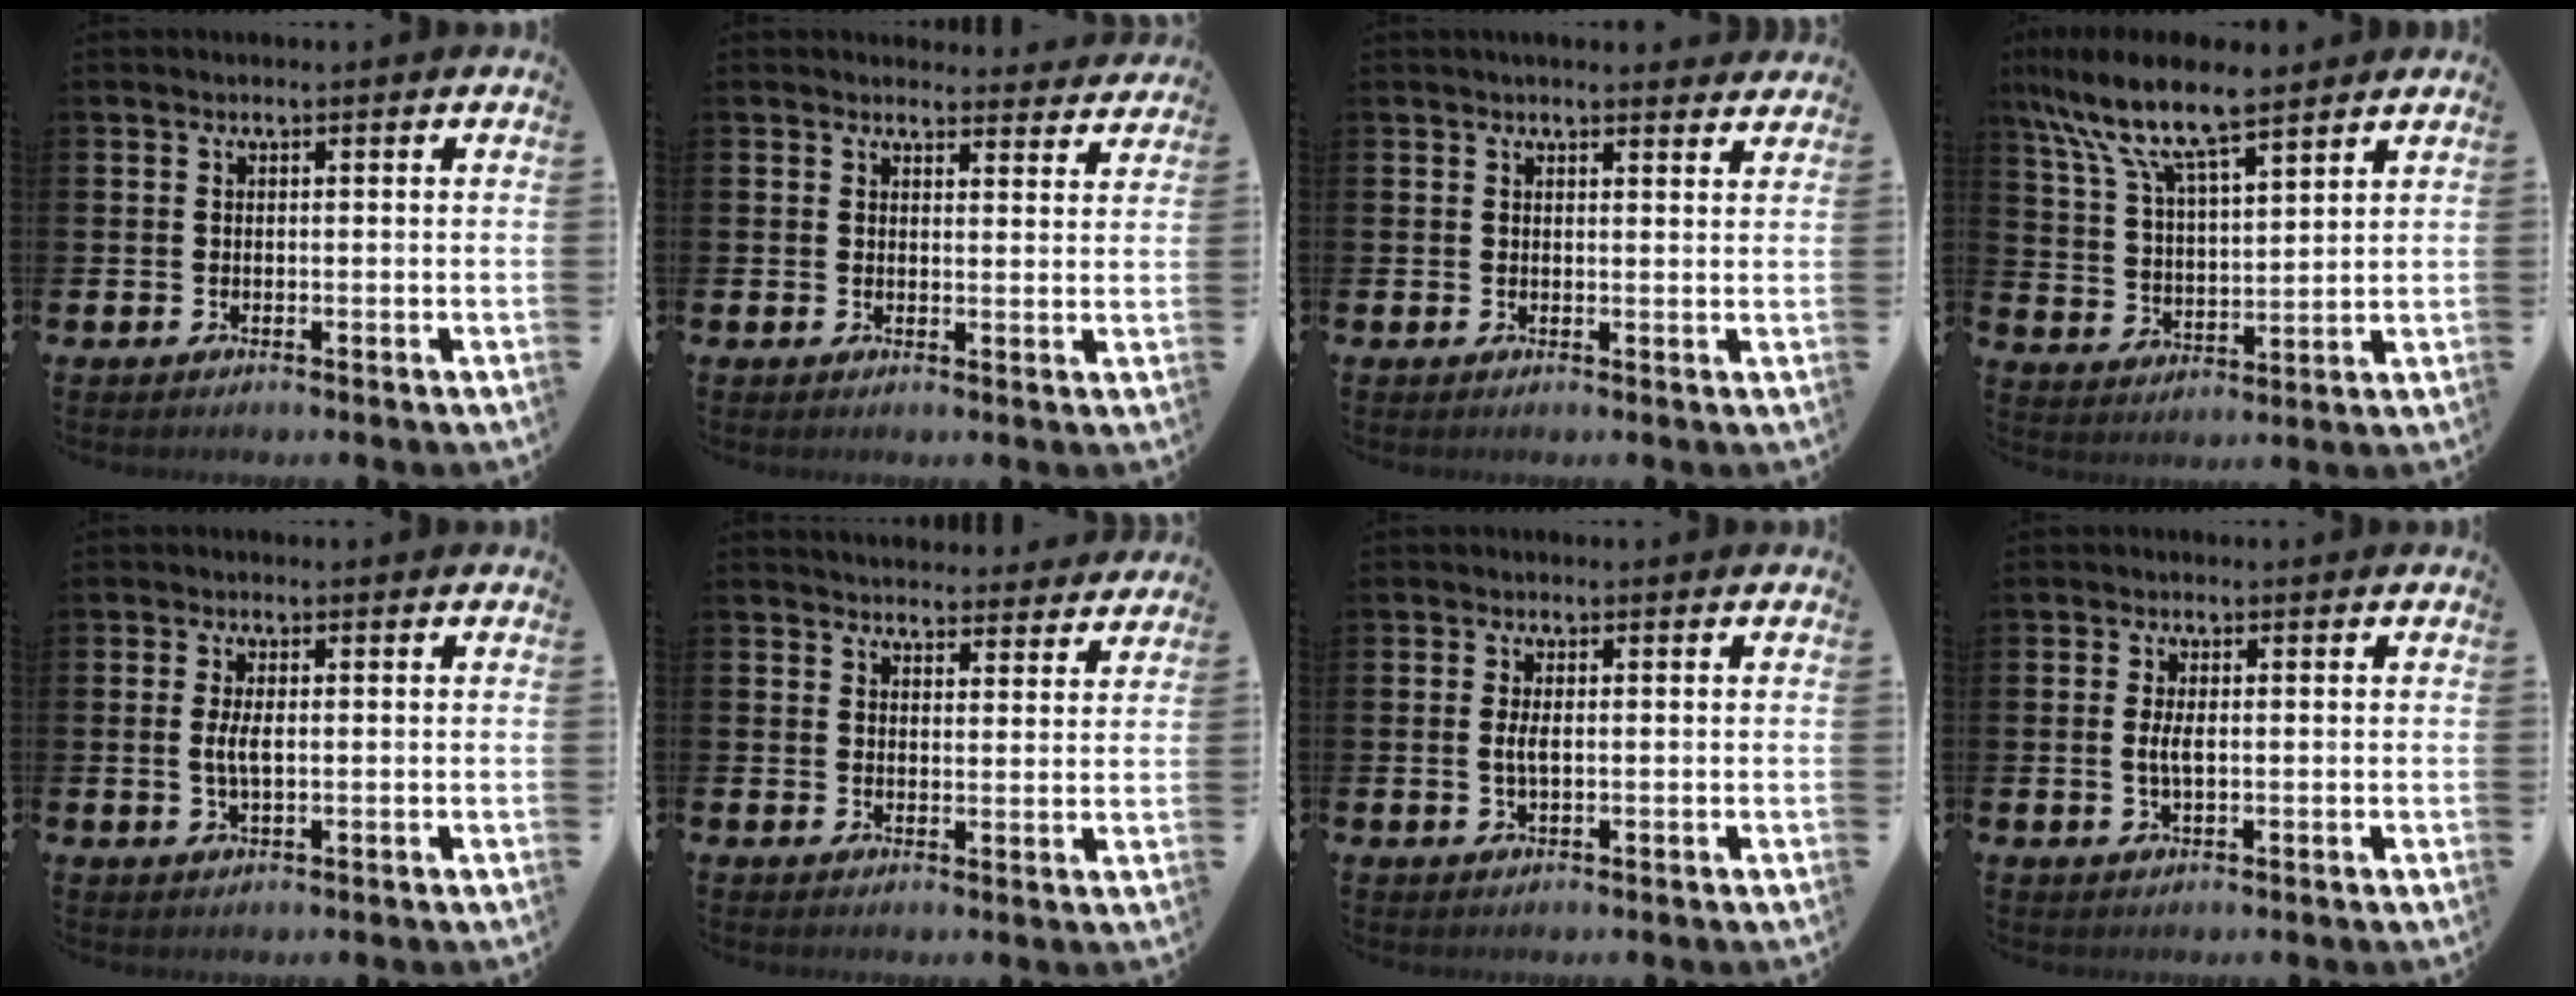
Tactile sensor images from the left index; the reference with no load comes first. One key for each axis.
{"total": 3.1, "fx": 3.0, "fy": 0.6, "fz": 0.0, "tx": 0.005, "ty": -0.021, "tz": 0.053}
{"total": 2.4, "fx": 2.4, "fy": 0.2, "fz": 0.2, "tx": 0.003, "ty": -0.014, "tz": 0.040}
{"total": 10.6, "fx": 8.9, "fy": 2.5, "fz": 5.2, "tx": -0.138, "ty": -0.037, "tz": 0.158}
{"total": 3.0, "fx": 0.2, "fy": 1.1, "fz": 2.7, "tx": -0.058, "ty": 0.000, "tz": -0.002}
{"total": 4.4, "fx": 4.3, "fy": 0.8, "fz": 0.0, "tx": -0.001, "ty": -0.031, "tz": 0.077}
{"total": 2.2, "fx": 0.1, "fy": 0.8, "fz": 2.0, "tx": -0.037, "ty": 0.002, "tz": -0.001}
{"total": 2.5, "fx": 0.1, "fy": 0.9, "fz": 2.4, "tx": -0.043, "ty": 0.001, "tz": -0.001}